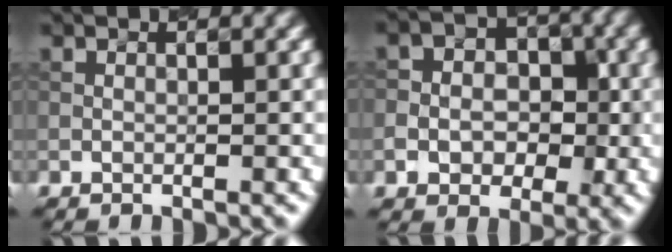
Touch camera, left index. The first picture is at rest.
{"total": 4.2, "force": [-0.7, 3.4, 2.4], "torque": [-0.019, 0.004, -0.015]}